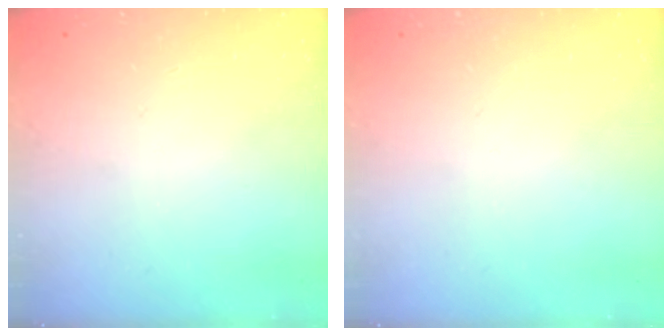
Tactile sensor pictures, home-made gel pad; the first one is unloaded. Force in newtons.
{"total": 0.0}